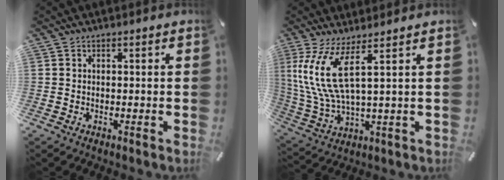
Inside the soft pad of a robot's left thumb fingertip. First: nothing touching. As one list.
[{"total": 12.8, "force": [4.8, 3.4, 11.3], "torque": [-0.254, -0.018, 0.086]}]